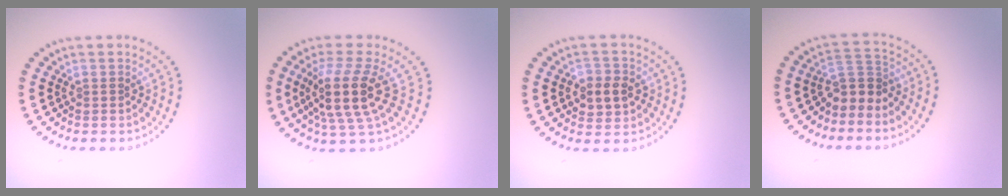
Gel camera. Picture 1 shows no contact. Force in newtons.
{"total": 4.8, "press": 3.8, "slide": 3.0}
{"total": 2.8, "press": 2.8, "slide": 0.4}
{"total": 2.8, "press": 2.0, "slide": 1.9}